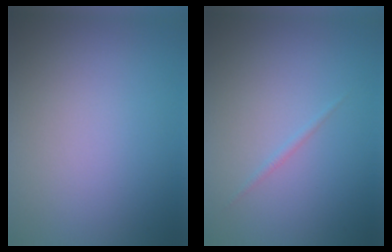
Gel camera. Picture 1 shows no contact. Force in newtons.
{"total": 0.5, "press": 0.5, "slide": 0.0}